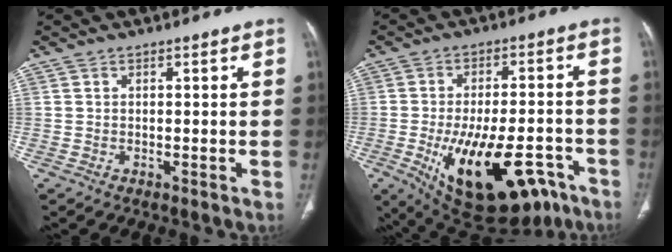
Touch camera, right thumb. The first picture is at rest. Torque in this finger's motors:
{"motor_torque": [2.79, 2.23, 1.35, -1.41, 0.54]}